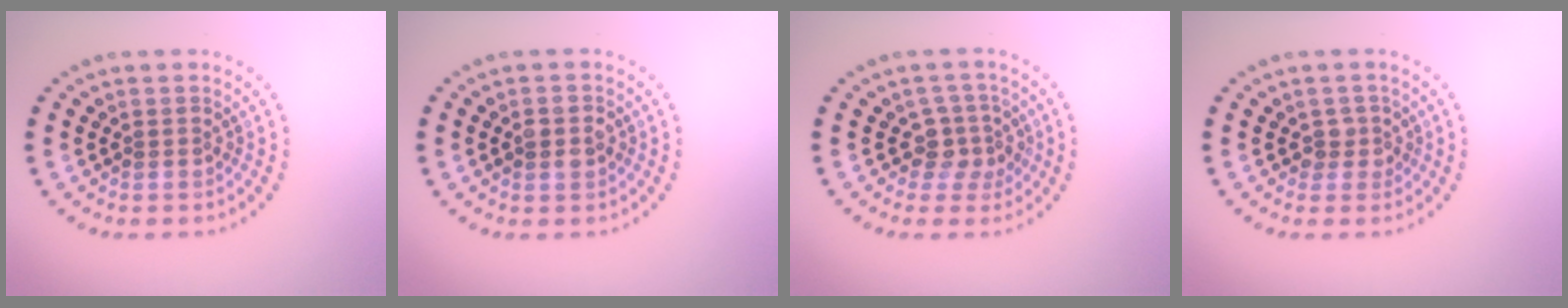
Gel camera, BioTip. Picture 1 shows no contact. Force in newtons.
{"total": 2.2, "press": 2.2, "slide": 0.2}
{"total": 2.5, "press": 2.0, "slide": 1.5}
{"total": 1.5, "press": 1.2, "slide": 0.9}